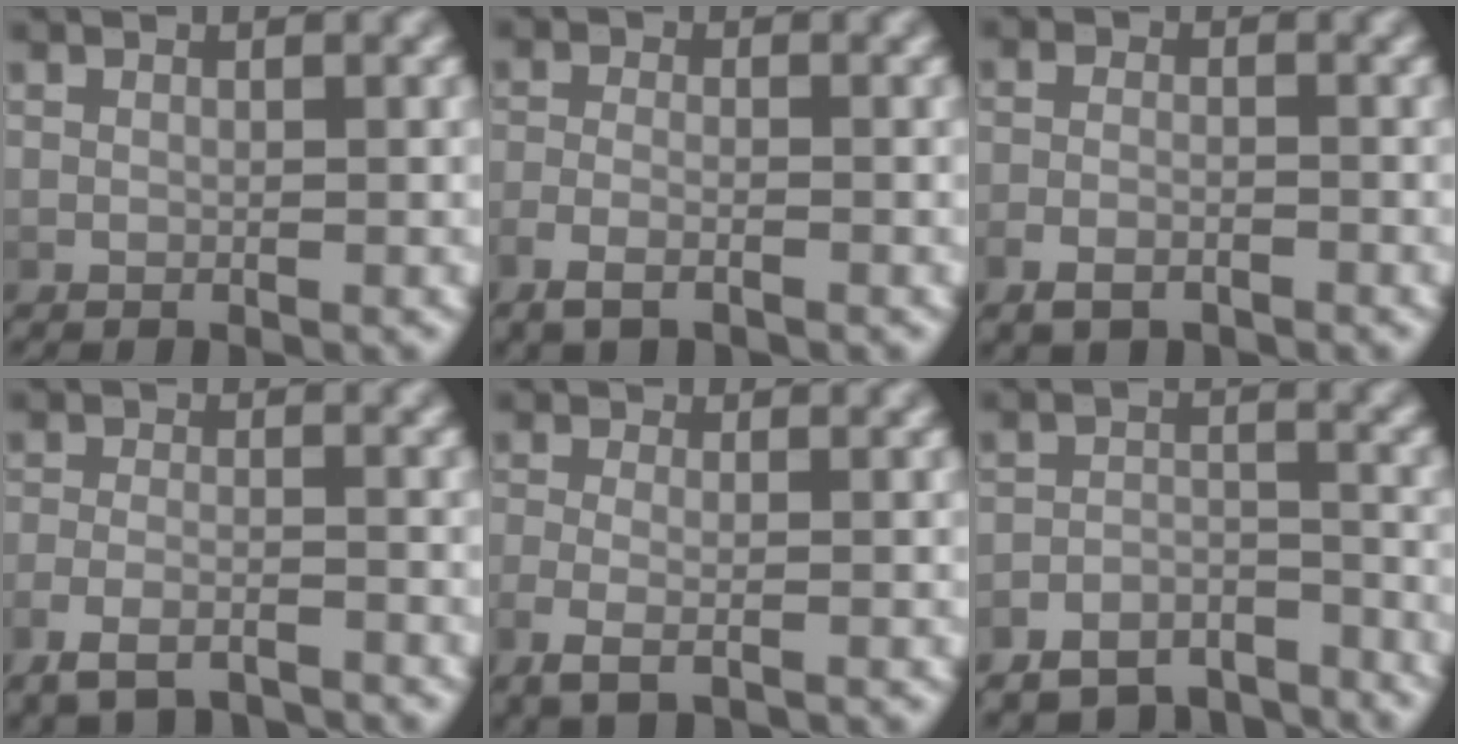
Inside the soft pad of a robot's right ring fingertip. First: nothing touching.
{"total": 2.7, "force": [-1.9, 0.9, 1.7], "torque": [-0.041, -0.006, -0.031]}
{"total": 2.8, "force": [-2.2, 1.3, 1.2], "torque": [-0.023, -0.007, -0.033]}
{"total": 4.2, "force": [-3.7, 1.3, 1.7], "torque": [-0.034, -0.008, -0.058]}
{"total": 2.9, "force": [-1.4, 1.0, 2.3], "torque": [-0.059, -0.012, -0.019]}
{"total": 8.0, "force": [-7.3, 3.0, 1.5], "torque": [-0.007, -0.013, -0.121]}